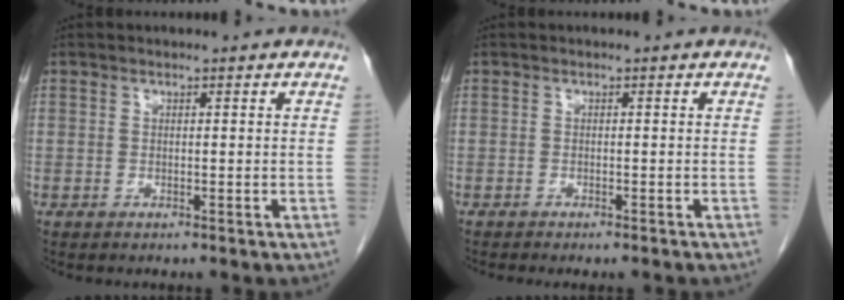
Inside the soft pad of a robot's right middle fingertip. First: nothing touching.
{"total": 3.2, "force": [-2.8, 0.3, 1.4], "torque": [-0.017, -0.005, -0.036]}